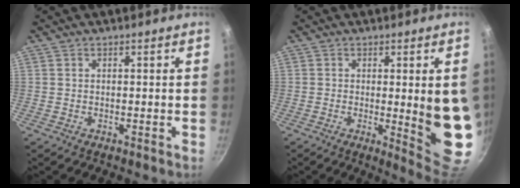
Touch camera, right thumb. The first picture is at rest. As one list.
[{"total": 12.0, "force": [0.1, 2.6, 11.7], "torque": [-0.128, -0.029, 0.007]}]